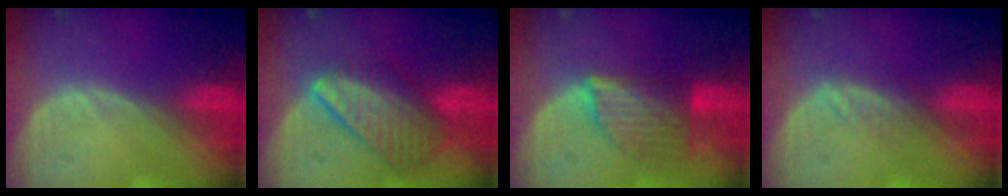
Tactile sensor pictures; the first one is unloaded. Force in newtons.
{"total": 9.0, "press": 7.8, "slide": 4.4}
{"total": 6.9, "press": 6.6, "slide": 2.0}
{"total": 2.0, "press": 2.0, "slide": 0.2}